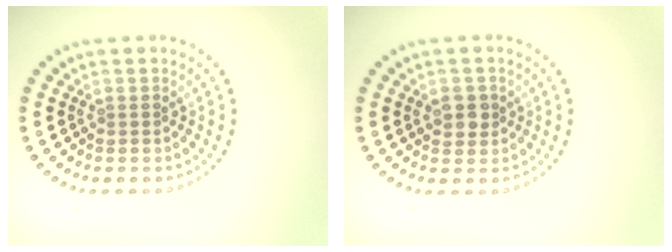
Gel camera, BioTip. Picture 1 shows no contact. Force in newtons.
{"total": 2.0, "press": 1.9, "slide": 0.5}